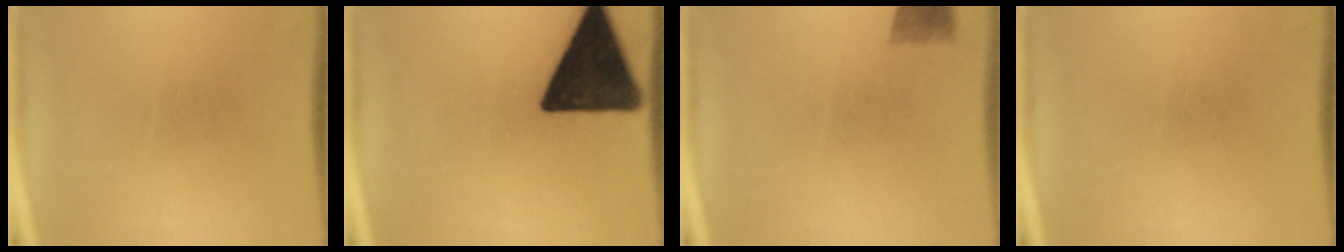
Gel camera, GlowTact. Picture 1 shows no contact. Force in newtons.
{"total": 17.3}
{"total": 3.0}
{"total": 0.0}